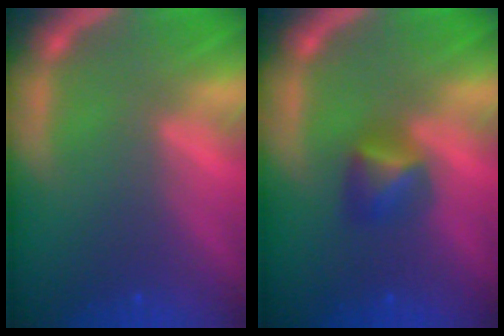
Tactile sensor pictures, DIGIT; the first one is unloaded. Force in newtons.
{"total": 2.4}